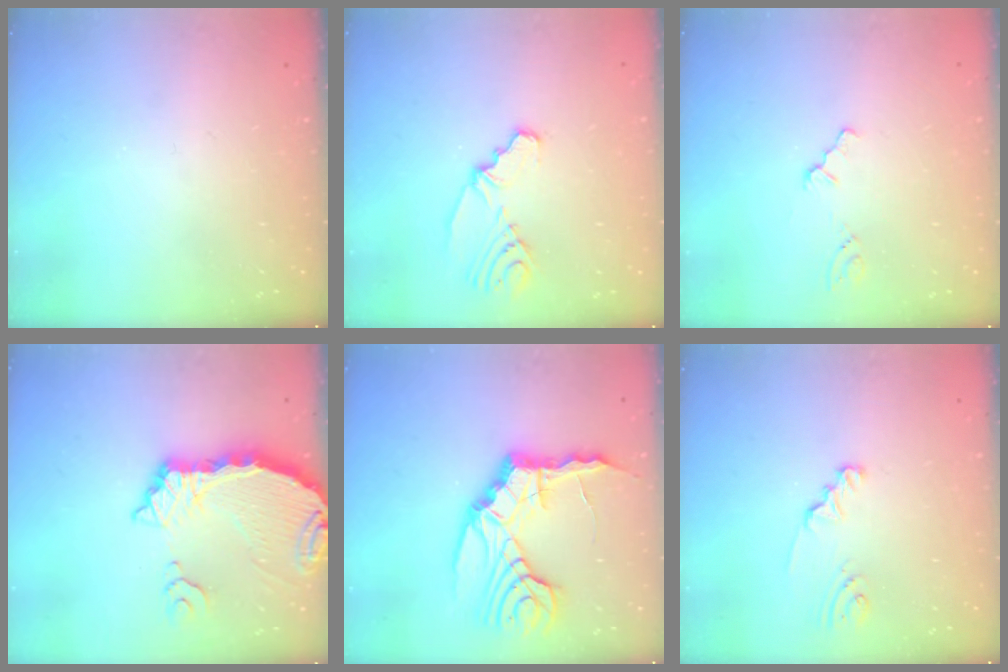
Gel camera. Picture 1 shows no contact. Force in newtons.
{"total": 5.3, "press": 3.4, "slide": 4.1}
{"total": 0.0}
{"total": 8.9, "press": 8.9, "slide": 0.9}
{"total": 14.3, "press": 14.1, "slide": 2.3}
{"total": 2.3, "press": 2.3, "slide": 0.2}